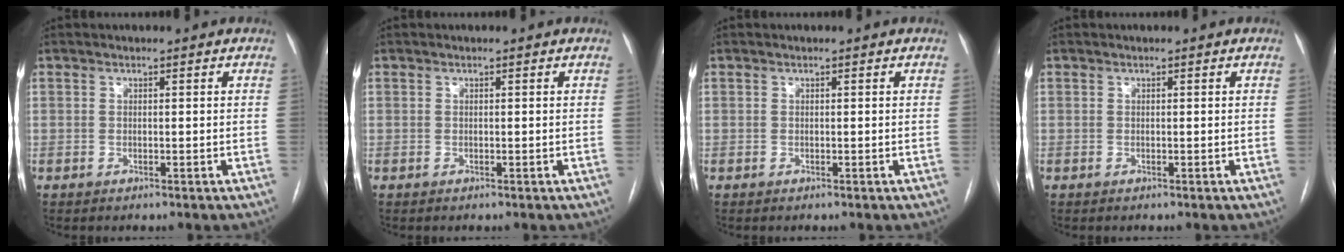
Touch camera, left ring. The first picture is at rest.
{"total": 0.0}
{"total": 0.0}
{"total": 0.0}